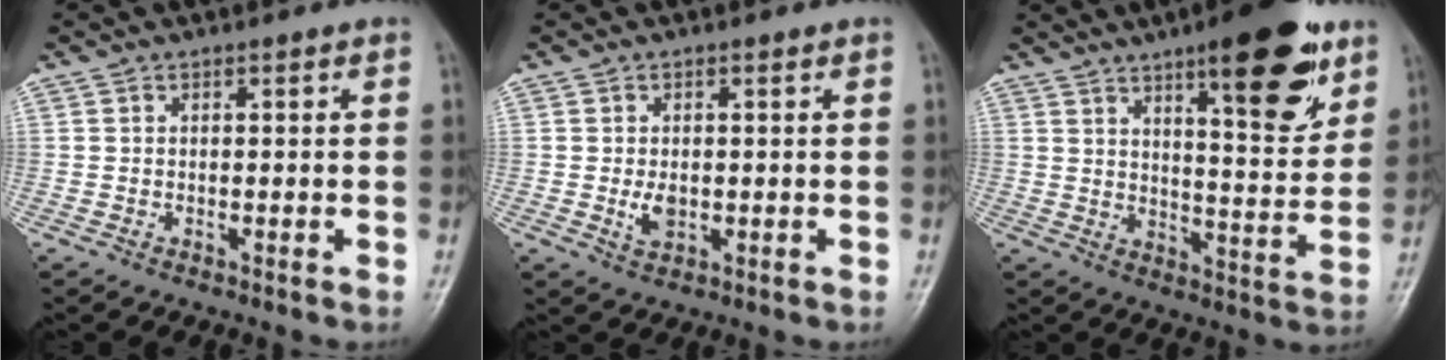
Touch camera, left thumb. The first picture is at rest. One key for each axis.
{"total": 3.0, "fx": -0.2, "fy": 1.9, "fz": 2.3, "tx": -0.038, "ty": -0.005, "tz": 0.002}
{"total": 17.1, "fx": 9.9, "fy": 5.0, "fz": 13.1, "tx": -0.151, "ty": -0.053, "tz": 0.143}